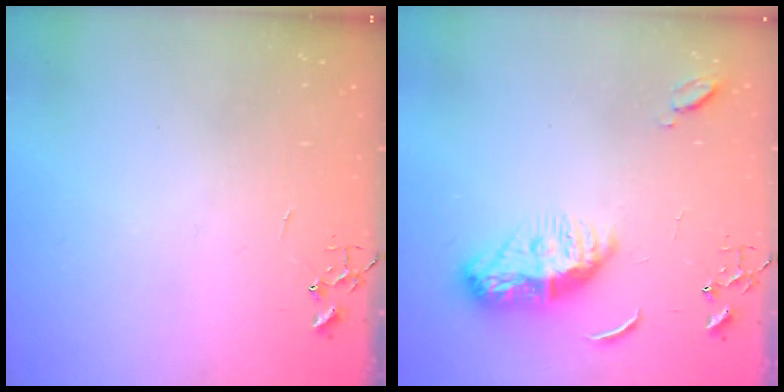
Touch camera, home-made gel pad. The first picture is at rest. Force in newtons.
{"total": 11.1, "press": 11.0, "slide": 1.0}